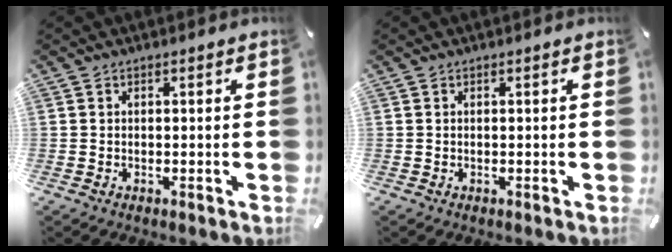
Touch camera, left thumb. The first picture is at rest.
{"total": 0.0}